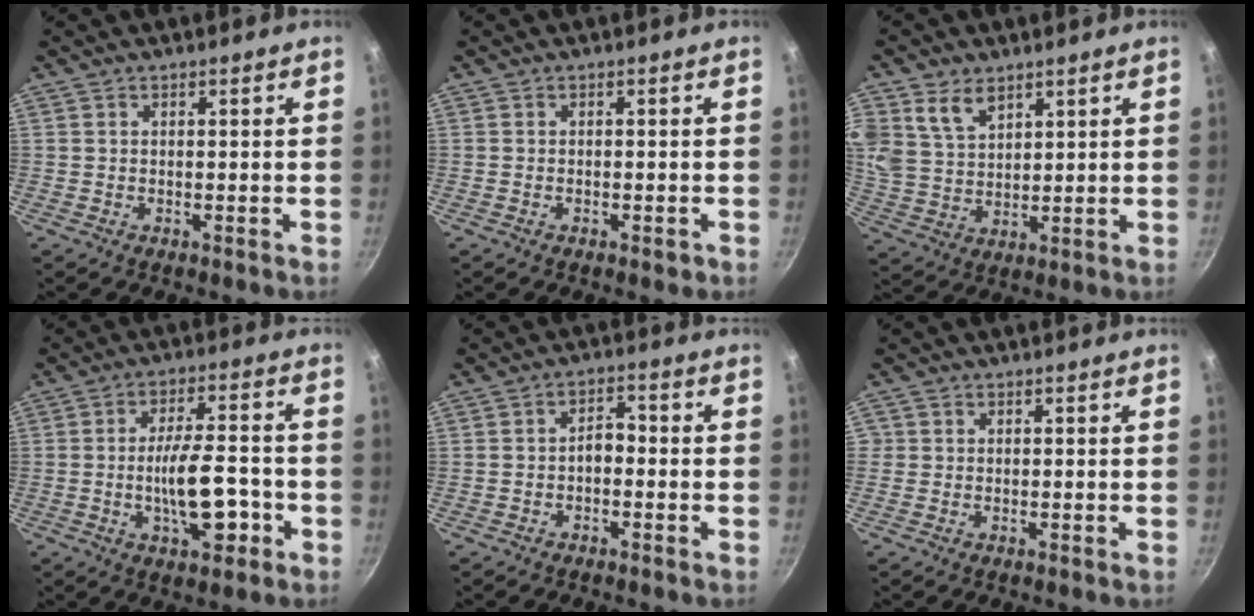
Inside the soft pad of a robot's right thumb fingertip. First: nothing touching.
{"total": 1.2, "force": [-0.6, 0.5, 0.9], "torque": [-0.017, 0.003, -0.010]}
{"total": 9.0, "force": [4.9, 6.0, 4.6], "torque": [-0.076, -0.023, 0.103]}
{"total": 11.2, "force": [-3.3, 4.3, 9.8], "torque": [-0.142, 0.023, -0.053]}
{"total": 3.3, "force": [-1.2, 2.0, 2.3], "torque": [-0.024, 0.022, -0.023]}
{"total": 1.0, "force": [-0.1, 0.9, 0.1], "torque": [0.004, 0.002, -0.004]}